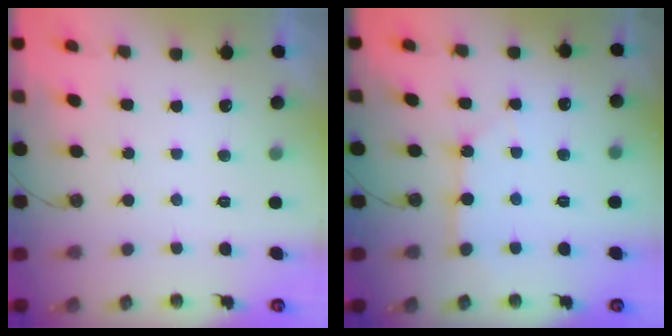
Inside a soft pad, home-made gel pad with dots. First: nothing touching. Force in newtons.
{"total": 3.0, "press": 3.0, "slide": 0.2}